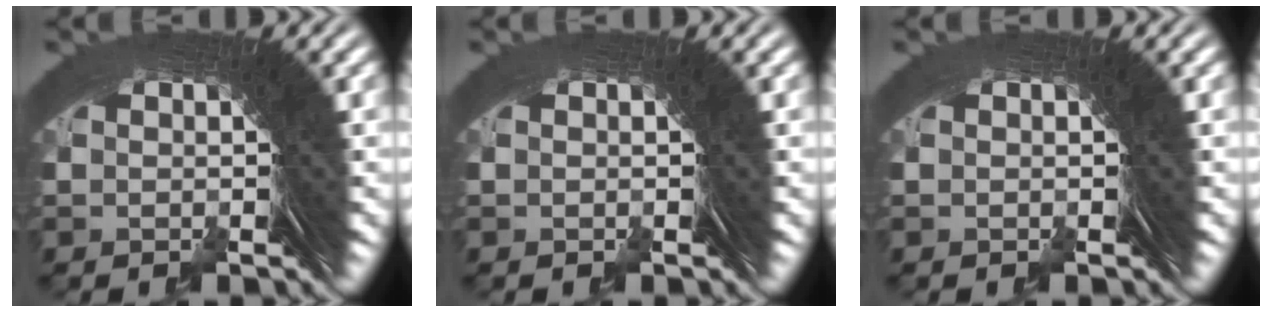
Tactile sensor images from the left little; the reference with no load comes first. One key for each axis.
{"total": 0.0}
{"total": 0.0}